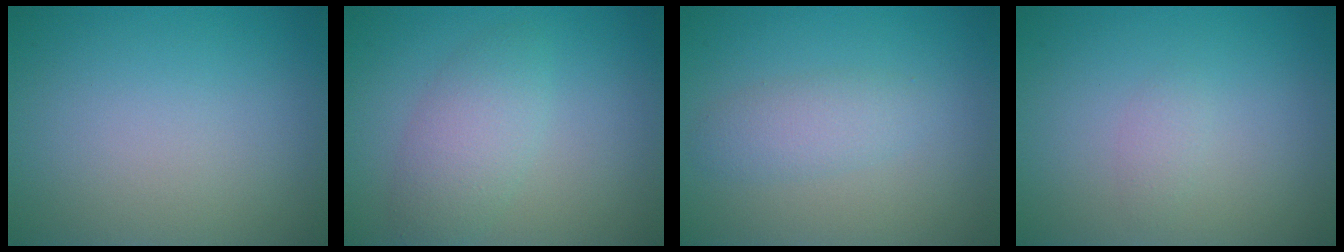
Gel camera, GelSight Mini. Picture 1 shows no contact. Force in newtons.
{"total": 3.3, "press": 3.3, "slide": 0.1}
{"total": 2.1, "press": 2.1, "slide": 0.1}
{"total": 0.8, "press": 0.8, "slide": 0.0}